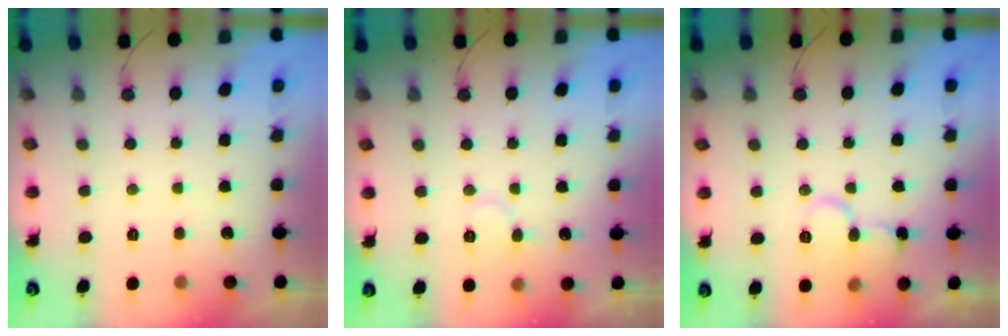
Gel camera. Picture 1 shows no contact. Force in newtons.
{"total": 6.2, "press": 6.1, "slide": 0.6}
{"total": 10.2, "press": 10.2, "slide": 1.1}